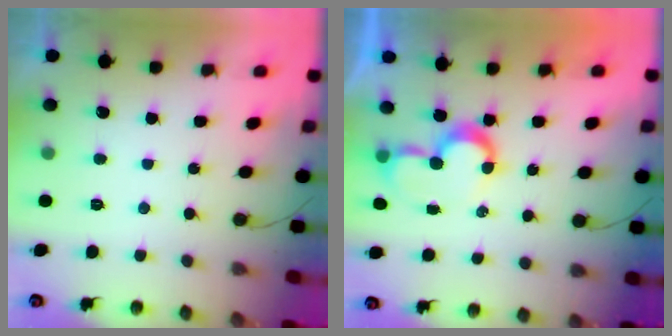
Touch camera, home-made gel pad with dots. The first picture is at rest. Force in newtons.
{"total": 7.9, "press": 7.9, "slide": 0.2}